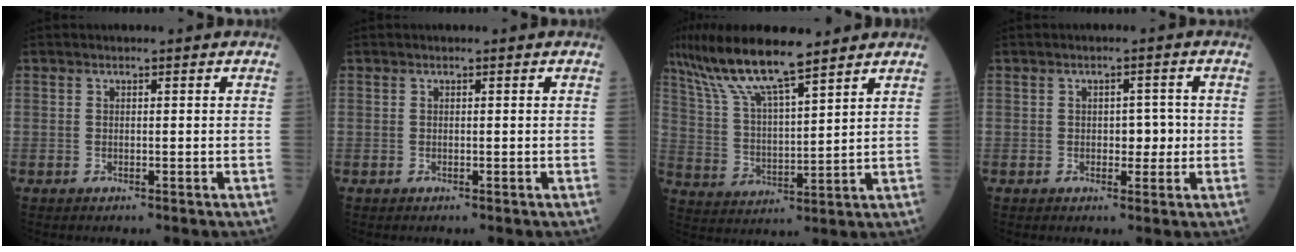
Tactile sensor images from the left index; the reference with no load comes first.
{"total": 0.0}
{"total": 12.9, "force": [10.1, 1.6, 7.8], "torque": [-0.158, 0.013, 0.192]}
{"total": 2.8, "force": [-0.4, 1.6, 2.2], "torque": [-0.022, 0.001, -0.007]}